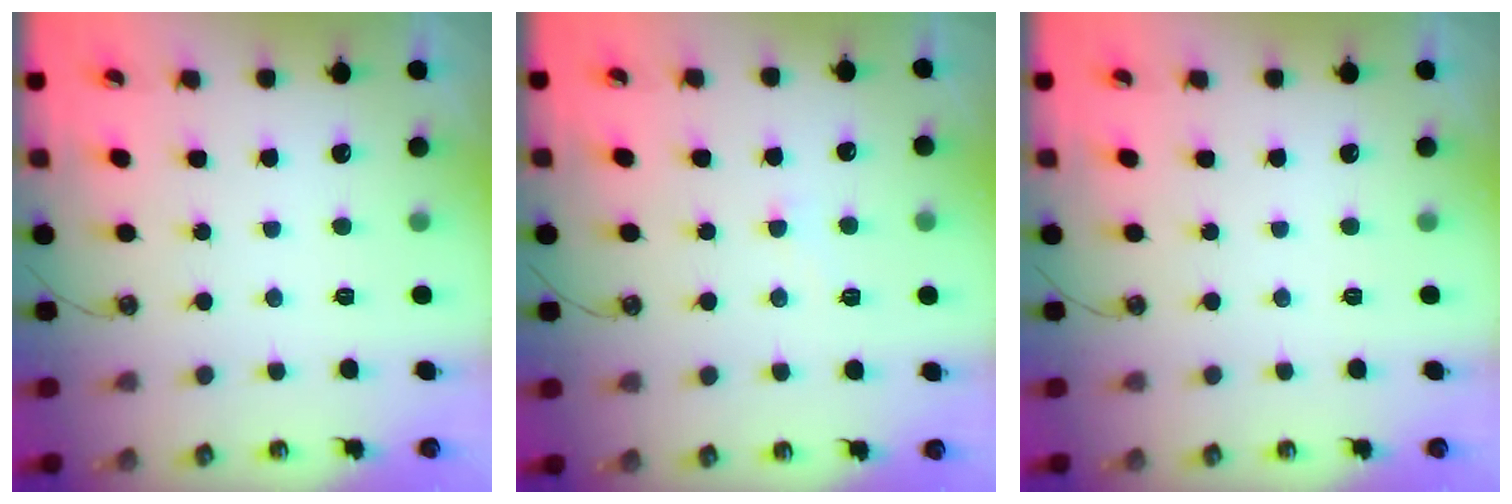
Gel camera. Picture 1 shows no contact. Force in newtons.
{"total": 2.7, "press": 2.7, "slide": 0.5}
{"total": 0.0}